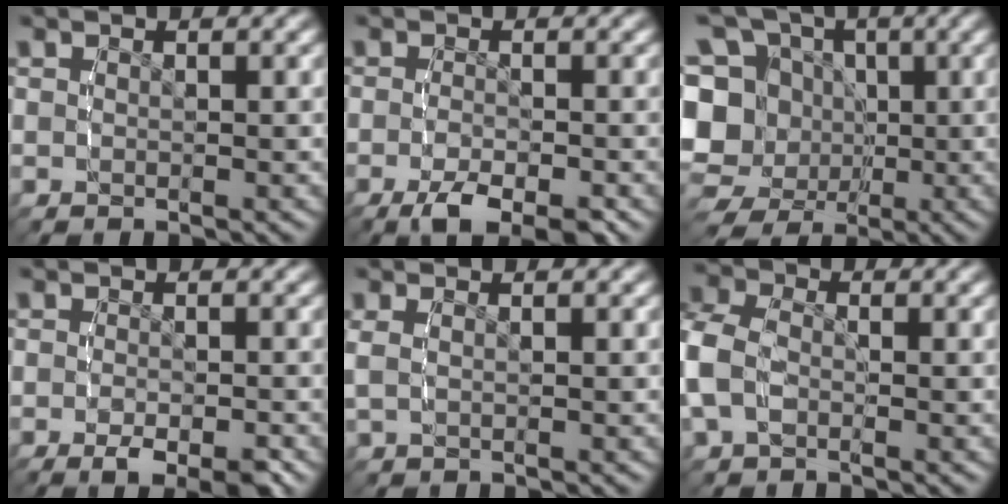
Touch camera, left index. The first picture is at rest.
{"total": 5.2, "force": [-3.0, 2.1, 3.6], "torque": [-0.071, -0.019, -0.043]}
{"total": 14.4, "force": [-1.1, 12.4, 7.1], "torque": [-0.157, -0.041, -0.018]}
{"total": 3.5, "force": [-1.9, 1.3, 2.6], "torque": [-0.051, -0.015, -0.027]}
{"total": 1.4, "force": [0.3, 0.9, 1.1], "torque": [-0.036, 0.002, 0.009]}
{"total": 5.2, "force": [-0.7, 4.3, 2.7], "torque": [-0.092, -0.007, -0.015]}